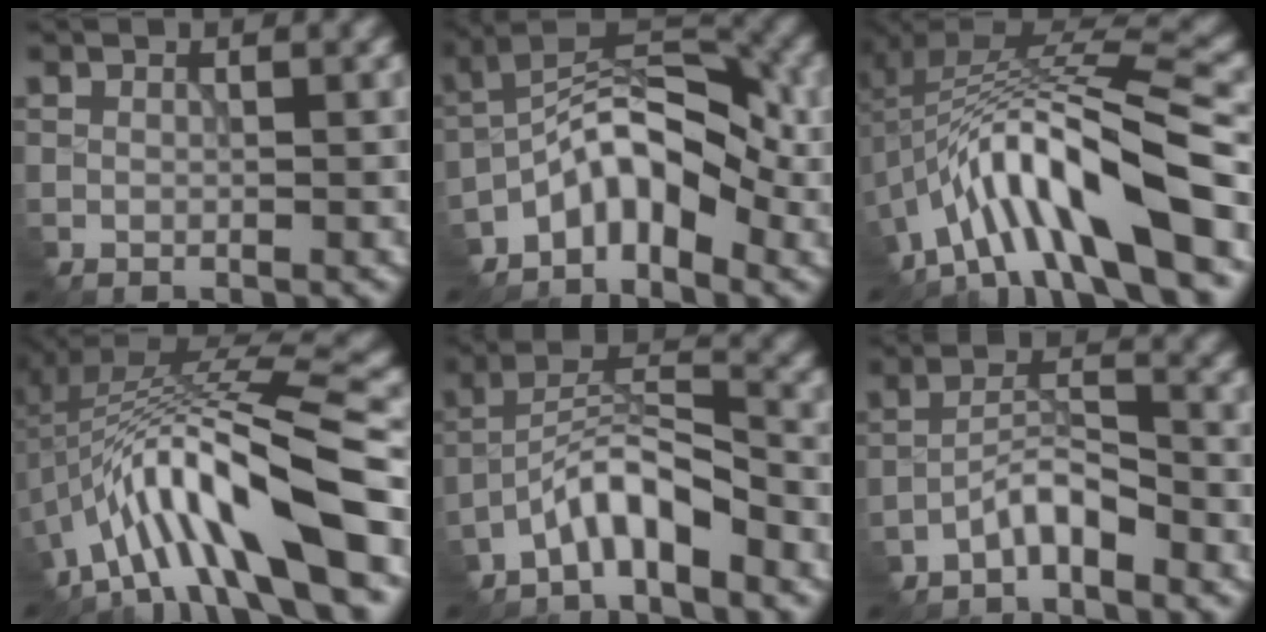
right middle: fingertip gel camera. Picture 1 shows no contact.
{"total": 7.1, "force": [-3.6, 3.5, 5.1], "torque": [-0.067, 0.021, -0.072]}
{"total": 12.1, "force": [-5.4, 3.0, 10.4], "torque": [-0.171, 0.022, -0.090]}
{"total": 12.9, "force": [-4.9, 3.1, 11.6], "torque": [-0.195, 0.020, -0.079]}
{"total": 5.3, "force": [-3.9, 1.3, 3.3], "torque": [-0.063, 0.013, -0.079]}
{"total": 3.2, "force": [-2.5, 0.8, 1.8], "torque": [-0.035, 0.014, -0.051]}